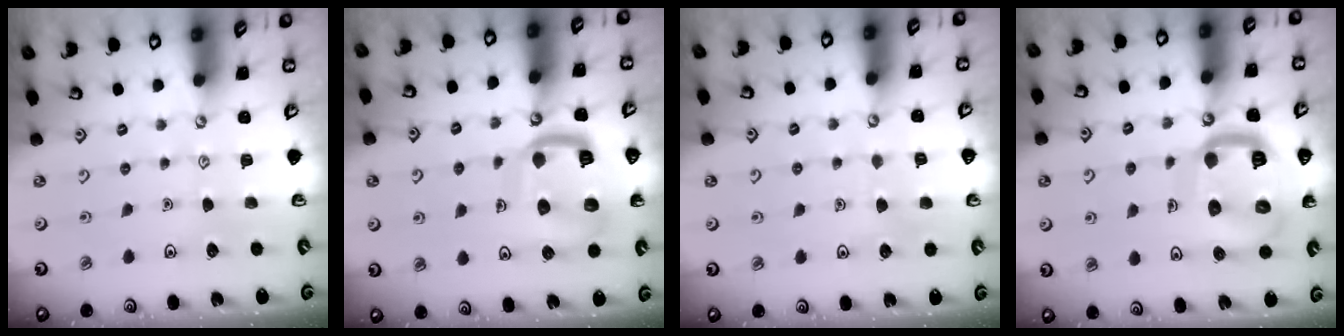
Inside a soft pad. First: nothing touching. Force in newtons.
{"total": 12.5, "press": 12.5, "slide": 1.1}
{"total": 4.4, "press": 4.3, "slide": 0.4}
{"total": 17.4, "press": 17.3, "slide": 1.9}